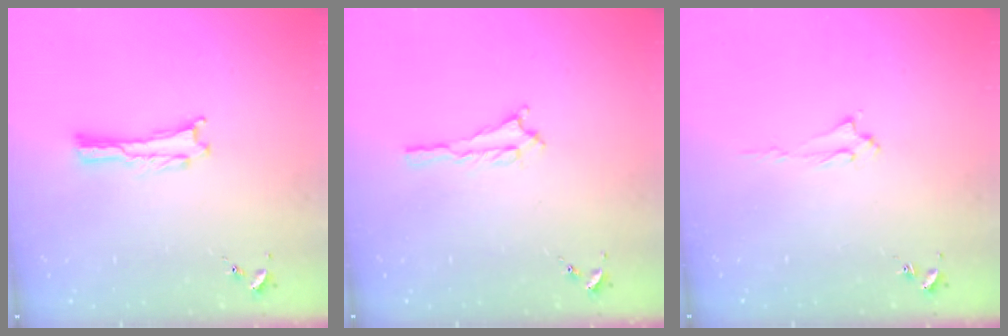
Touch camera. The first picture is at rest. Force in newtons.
{"total": 1.4, "press": 1.4, "slide": 0.2}
{"total": 1.9, "press": 1.8, "slide": 0.4}